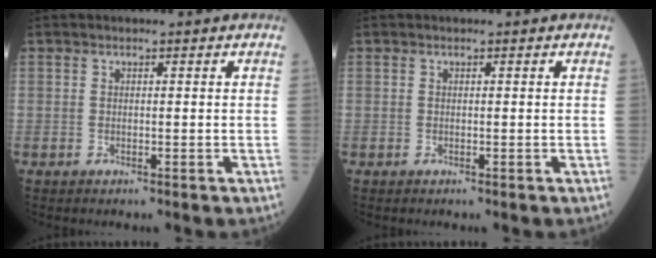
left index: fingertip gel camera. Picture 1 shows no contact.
{"total": 0.0}